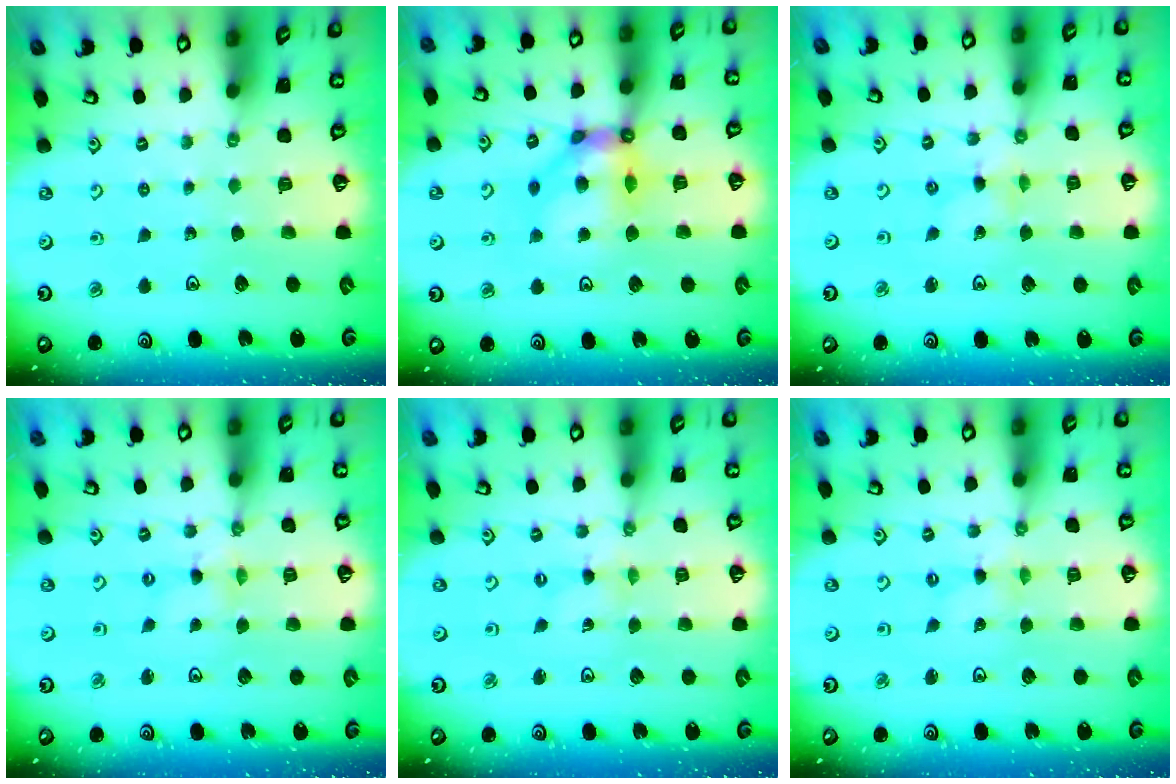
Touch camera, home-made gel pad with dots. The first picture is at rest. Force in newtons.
{"total": 10.5, "press": 10.5, "slide": 0.9}
{"total": 1.4, "press": 1.4, "slide": 0.2}
{"total": 0.8, "press": 0.8, "slide": 0.2}
{"total": 0.0}
{"total": 0.0}